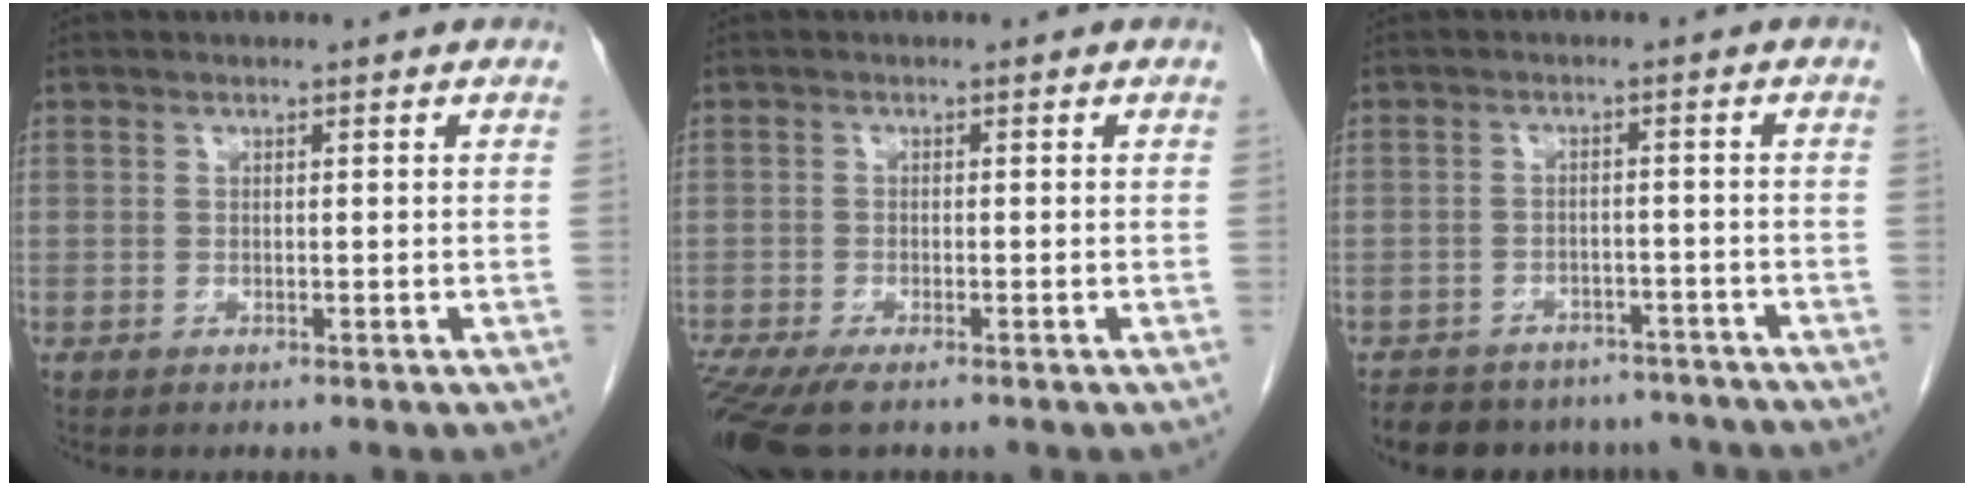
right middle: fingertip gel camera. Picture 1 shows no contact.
{"total": 6.7, "force": [-4.9, 1.5, 4.4], "torque": [-0.079, -0.019, -0.085]}
{"total": 13.2, "force": [-11.4, 5.7, 3.4], "torque": [-0.060, 0.010, -0.137]}